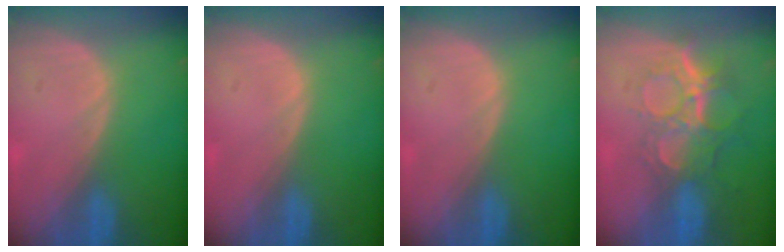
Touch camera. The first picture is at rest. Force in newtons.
{"total": 0.0}
{"total": 0.0}
{"total": 9.5, "press": 8.0, "slide": 5.1}